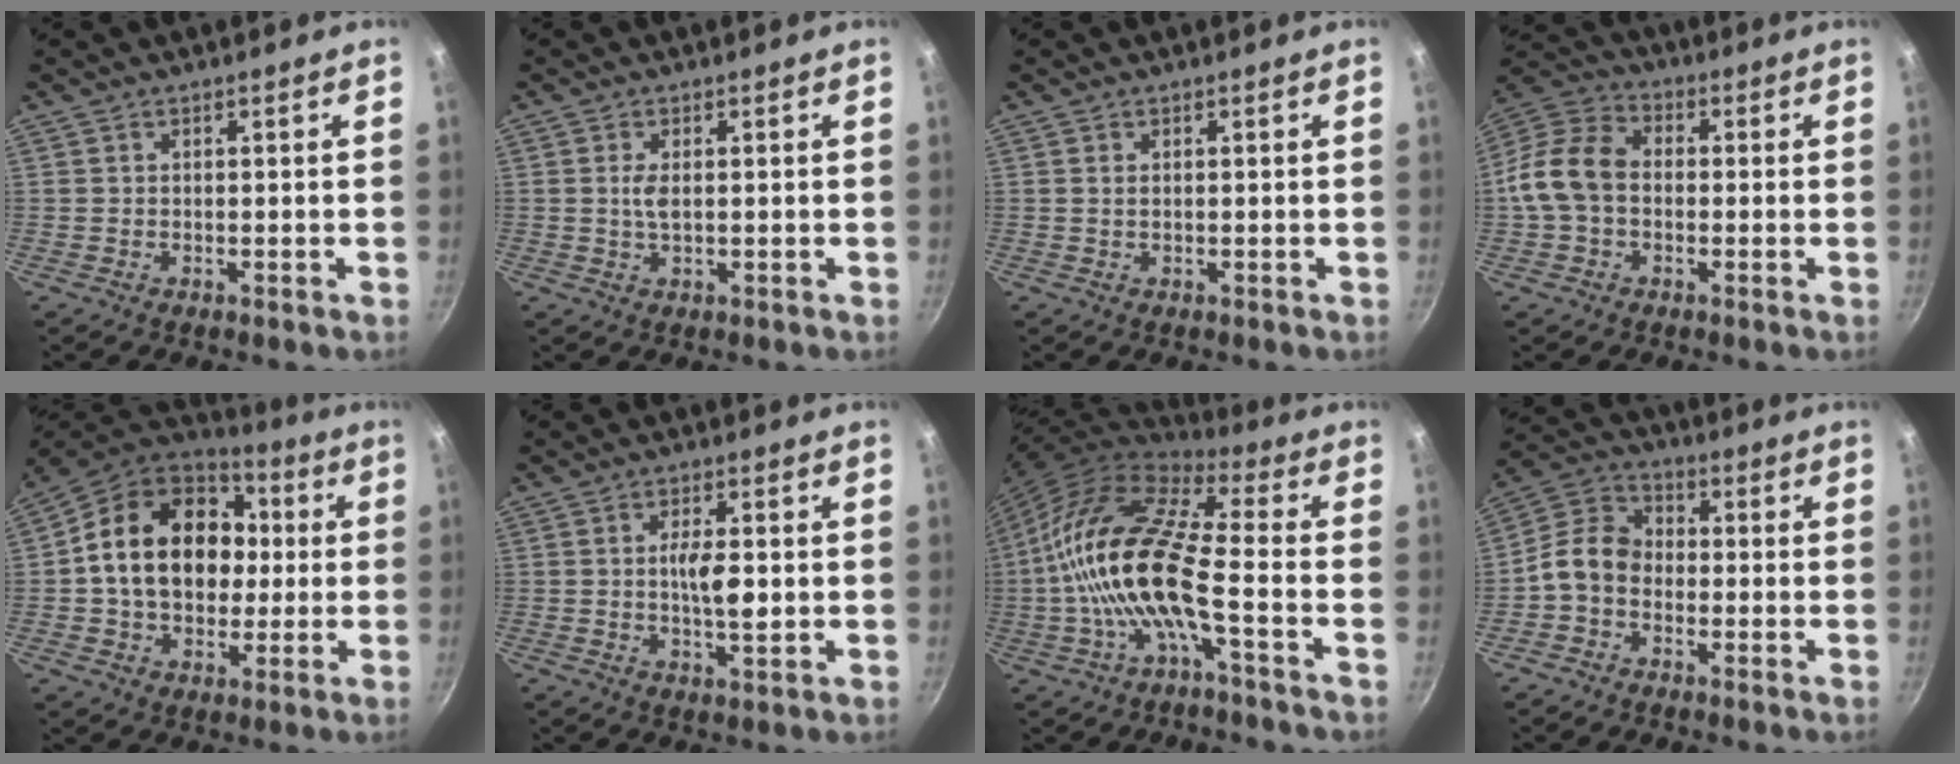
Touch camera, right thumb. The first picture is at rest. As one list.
[{"total": 2.5, "force": [0.3, 1.1, 2.2], "torque": [-0.045, 0.000, 0.007]}, {"total": 0.8, "force": [0.2, 0.4, 0.7], "torque": [-0.013, 0.000, 0.004]}, {"total": 11.3, "force": [-0.9, 8.3, 7.6], "torque": [-0.128, 0.033, -0.036]}, {"total": 21.4, "force": [1.8, 16.0, 14.1], "torque": [-0.217, 0.030, 0.023]}, {"total": 5.8, "force": [0.0, 1.9, 5.5], "torque": [-0.093, -0.002, -0.001]}, {"total": 17.6, "force": [-3.3, 5.1, 16.5], "torque": [-0.320, 0.036, -0.080]}, {"total": 8.0, "force": [-2.2, 6.1, 4.7], "torque": [-0.075, 0.039, -0.067]}]